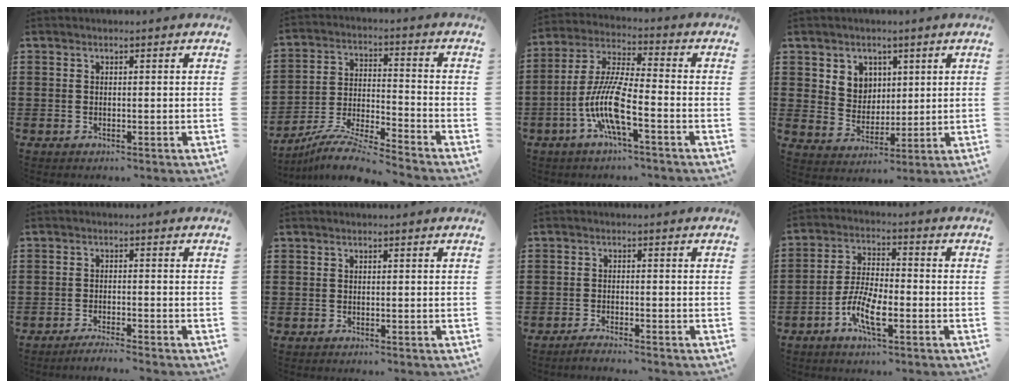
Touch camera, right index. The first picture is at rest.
{"total": 8.5, "force": [-8.1, -0.2, 2.7], "torque": [-0.062, -0.003, -0.163]}
{"total": 10.0, "force": [-4.1, 1.5, 9.0], "torque": [-0.210, -0.021, -0.085]}
{"total": 5.2, "force": [2.5, 4.5, 0.6], "torque": [-0.031, 0.004, 0.044]}
{"total": 2.1, "force": [-2.0, -0.4, 0.6], "torque": [-0.010, 0.002, -0.039]}
{"total": 0.0}
{"total": 1.8, "force": [-1.7, -0.2, 0.3], "torque": [-0.007, 0.003, -0.034]}
{"total": 7.4, "force": [-3.4, 2.2, 6.2], "torque": [-0.150, -0.017, -0.069]}